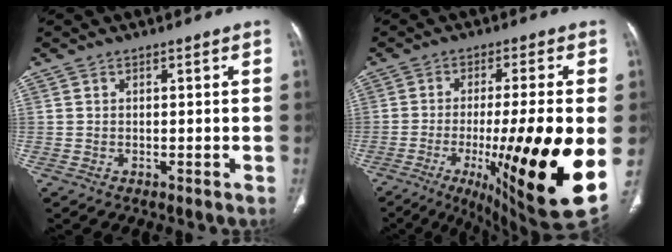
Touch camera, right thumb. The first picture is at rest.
{"total": 24.0, "force": [-5.2, 4.2, 23.1], "torque": [-0.305, -0.030, -0.060]}